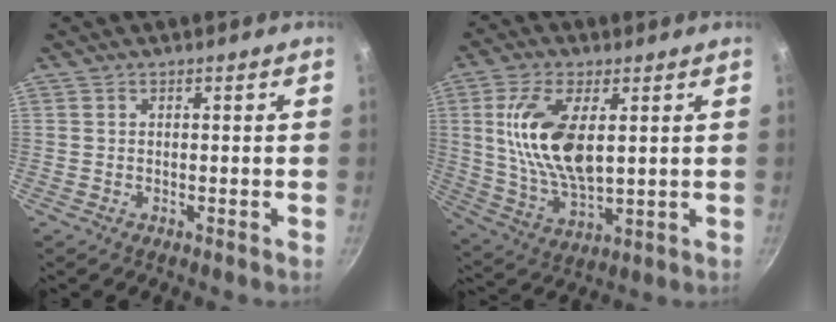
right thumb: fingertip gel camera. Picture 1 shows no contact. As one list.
[{"total": 14.9, "force": [3.3, 7.1, 12.7], "torque": [-0.241, -0.015, 0.069]}]